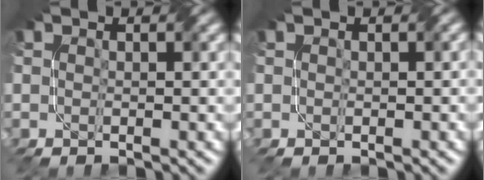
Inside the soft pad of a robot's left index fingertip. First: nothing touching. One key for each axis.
{"total": 0.0}